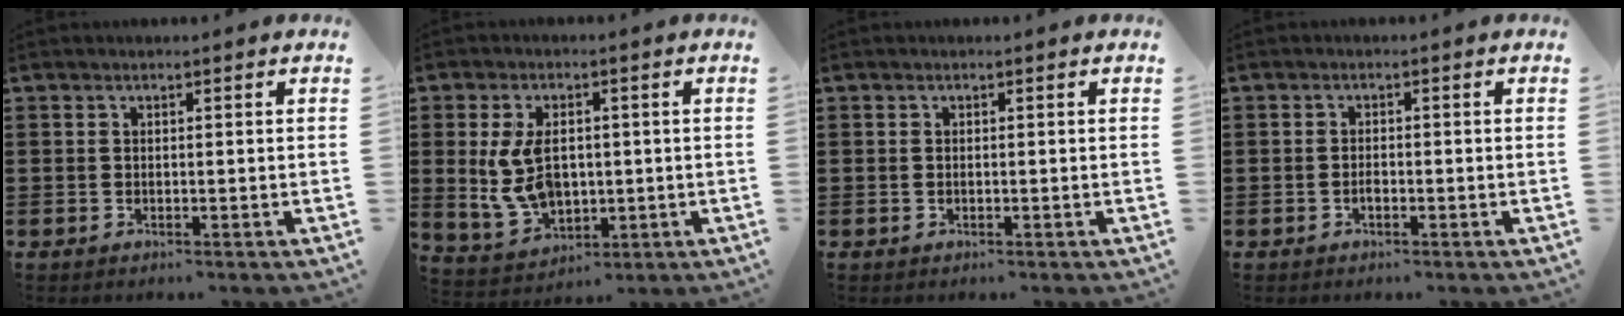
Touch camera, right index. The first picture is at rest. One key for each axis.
{"total": 8.6, "fx": 0.5, "fy": 5.5, "fz": 6.7, "tx": -0.155, "ty": 0.007, "tz": 0.009}
{"total": 0.0}
{"total": 1.0, "fx": -0.5, "fy": 0.5, "fz": 0.7, "tx": -0.016, "ty": -0.004, "tz": -0.008}